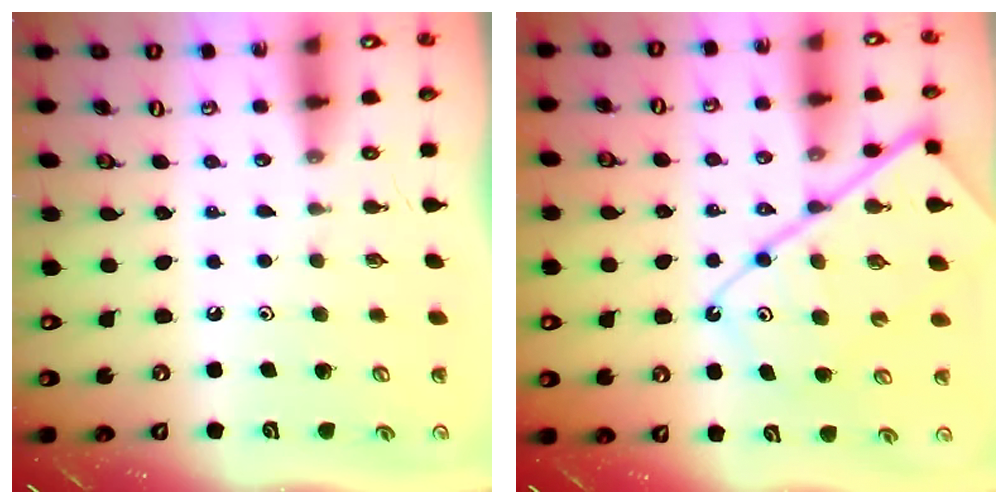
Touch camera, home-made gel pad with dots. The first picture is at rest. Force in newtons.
{"total": 14.7, "press": 14.6, "slide": 1.7}